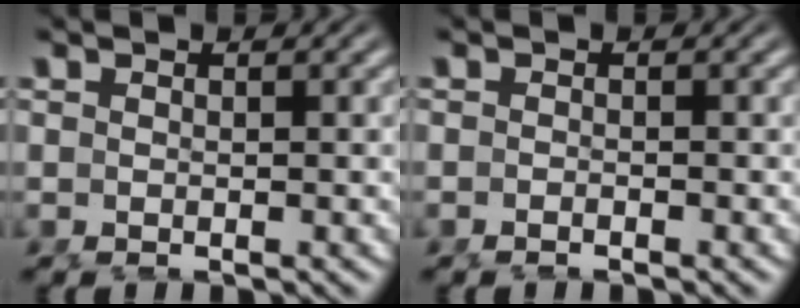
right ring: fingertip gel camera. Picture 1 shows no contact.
{"total": 0.9, "force": [-0.8, -0.5, 0.0], "torque": [0.000, -0.004, -0.013]}